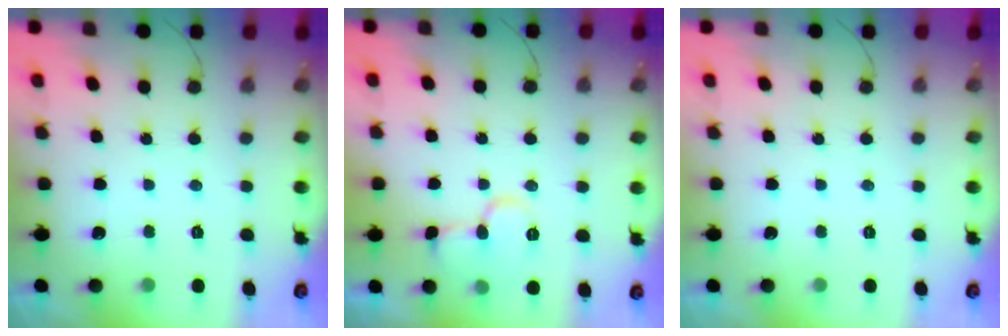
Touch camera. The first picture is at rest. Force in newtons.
{"total": 9.1, "press": 9.1, "slide": 0.8}
{"total": 0.0}